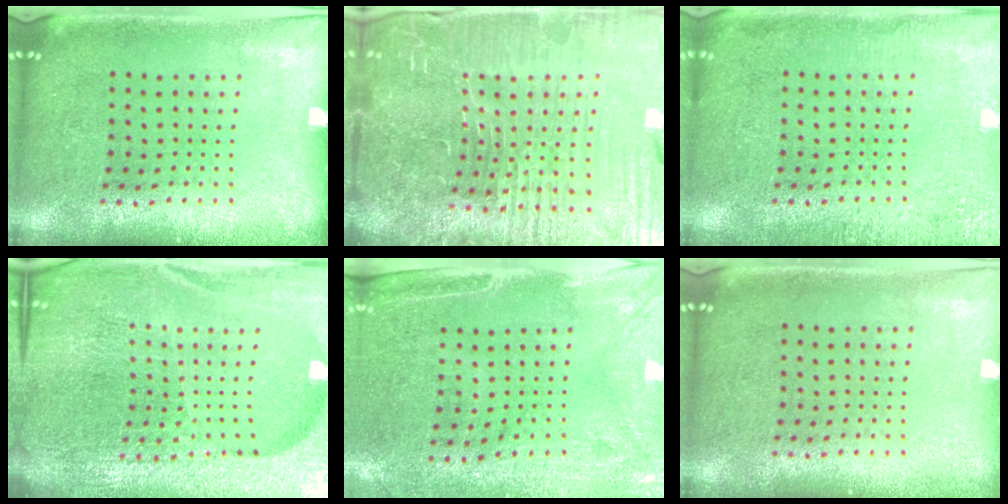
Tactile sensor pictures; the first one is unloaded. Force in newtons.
{"total": 7.5, "press": 6.7, "slide": 3.4}
{"total": 3.0, "press": 3.0, "slide": 0.4}
{"total": 6.9, "press": 5.9, "slide": 3.6}
{"total": 2.9, "press": 2.5, "slide": 1.6}
{"total": 0.0}